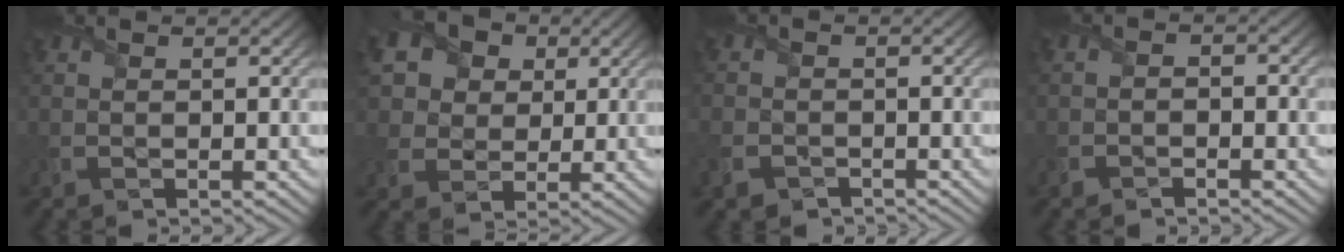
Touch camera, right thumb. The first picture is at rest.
{"total": 12.6, "force": [5.8, 9.9, 5.2], "torque": [-0.187, 0.030, 0.125]}
{"total": 3.3, "force": [-2.2, 2.3, 1.0], "torque": [-0.037, -0.011, -0.050]}
{"total": 1.5, "force": [-1.3, 0.4, 0.5], "torque": [-0.010, 0.001, -0.026]}